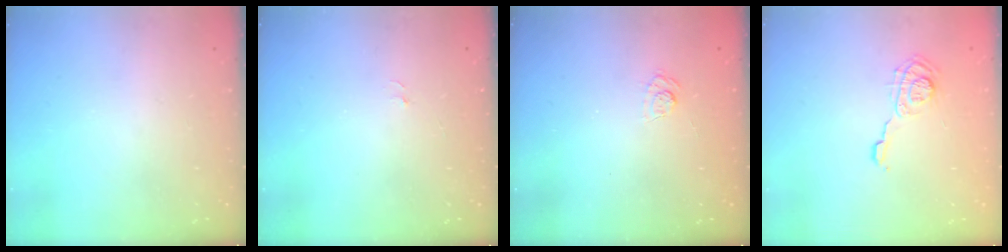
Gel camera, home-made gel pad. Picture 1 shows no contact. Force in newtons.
{"total": 2.8, "press": 2.8, "slide": 0.3}
{"total": 4.5, "press": 4.3, "slide": 1.4}
{"total": 6.8, "press": 6.8, "slide": 0.6}